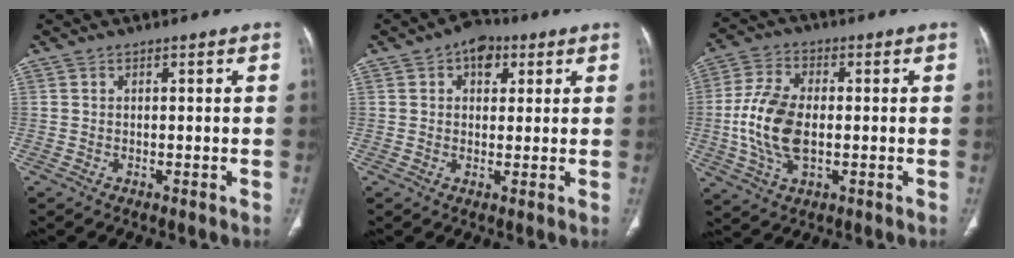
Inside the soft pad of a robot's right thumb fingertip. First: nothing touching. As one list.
[{"total": 6.0, "force": [2.5, 4.2, 3.5], "torque": [-0.013, 0.002, 0.030]}, {"total": 12.7, "force": [-1.1, 7.3, 10.3], "torque": [-0.215, 0.007, -0.019]}]